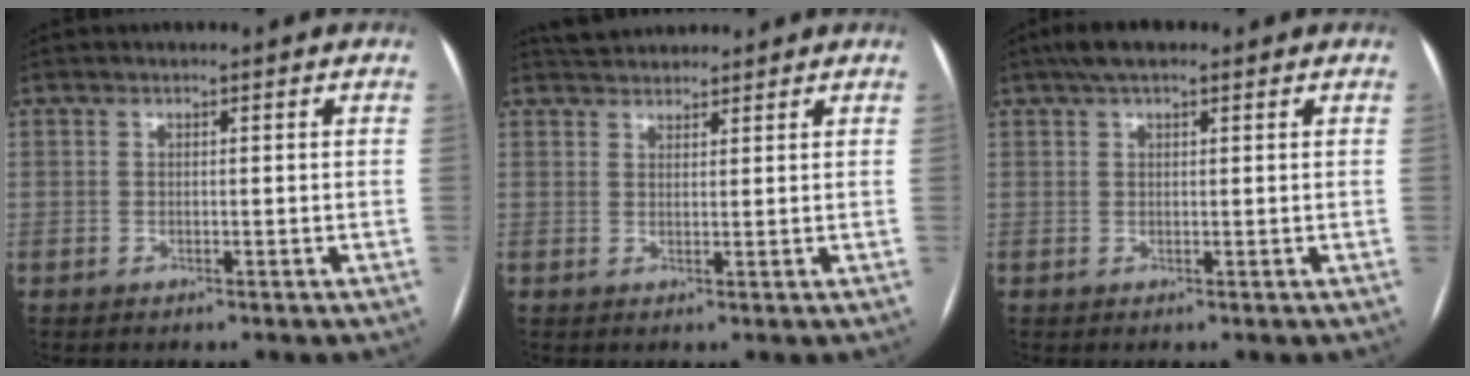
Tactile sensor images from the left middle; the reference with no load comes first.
{"total": 4.8, "force": [4.6, 1.2, 1.0], "torque": [-0.017, 0.031, 0.076]}
{"total": 4.4, "force": [3.0, 1.4, 2.9], "torque": [-0.056, 0.027, 0.051]}